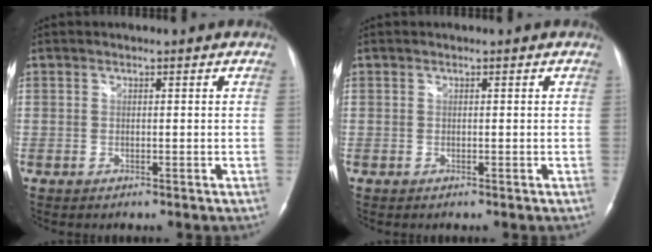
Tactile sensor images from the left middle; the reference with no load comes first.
{"total": 0.0}